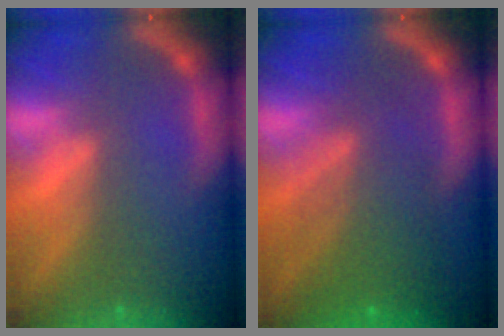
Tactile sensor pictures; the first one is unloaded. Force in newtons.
{"total": 7.5}